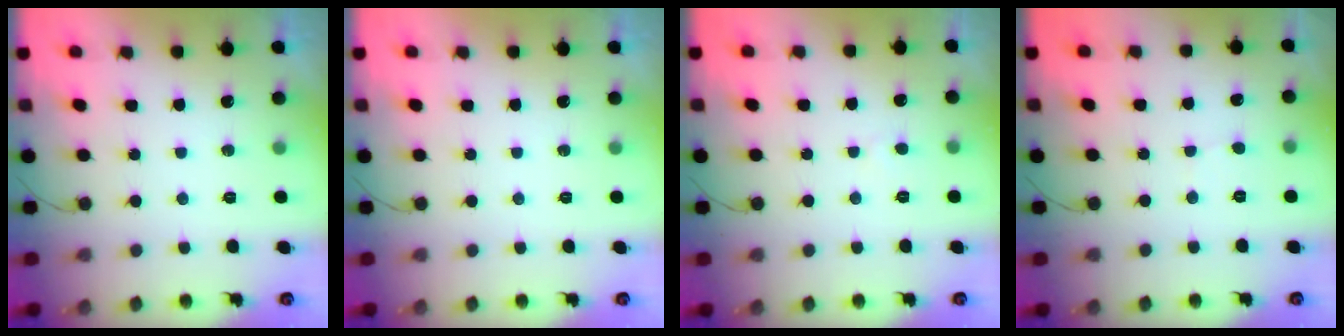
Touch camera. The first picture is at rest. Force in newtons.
{"total": 0.0}
{"total": 2.0, "press": 2.0, "slide": 0.2}
{"total": 0.7, "press": 0.7, "slide": 0.0}